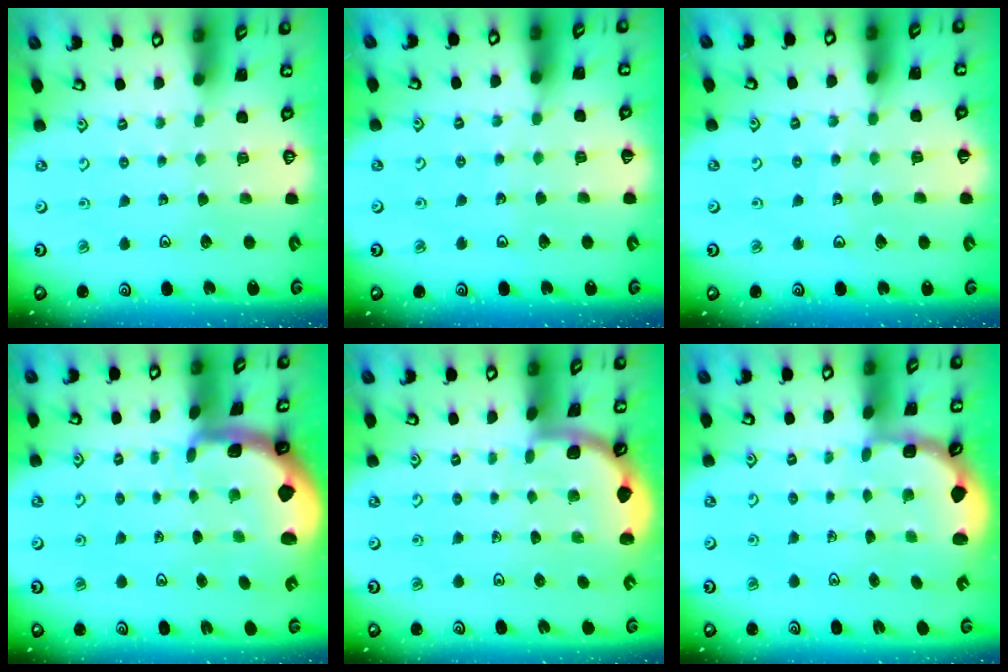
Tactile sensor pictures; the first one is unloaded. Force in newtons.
{"total": 3.4, "press": 3.4, "slide": 0.3}
{"total": 3.9, "press": 3.9, "slide": 0.3}
{"total": 1.7, "press": 1.7, "slide": 0.4}
{"total": 1.9, "press": 1.9, "slide": 0.0}
{"total": 2.8, "press": 2.2, "slide": 1.7}